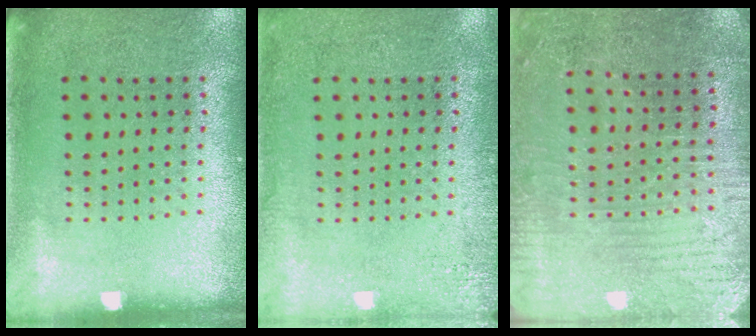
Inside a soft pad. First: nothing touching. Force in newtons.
{"total": 2.0, "press": 2.0, "slide": 0.3}
{"total": 3.1, "press": 3.0, "slide": 0.6}